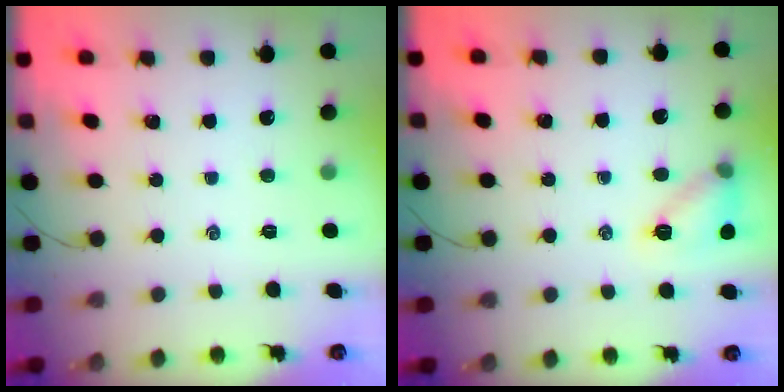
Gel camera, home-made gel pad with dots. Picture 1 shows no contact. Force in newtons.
{"total": 10.3, "press": 10.2, "slide": 1.1}